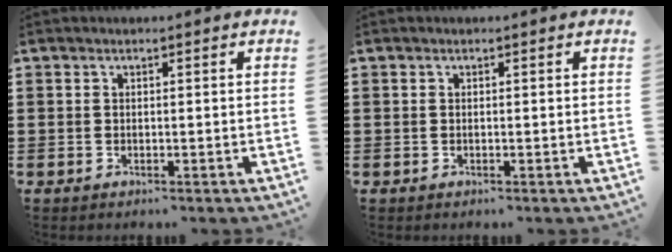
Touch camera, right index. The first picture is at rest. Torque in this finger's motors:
{"motor_torque": [2.14, 0.00, 0.03, 0.00]}